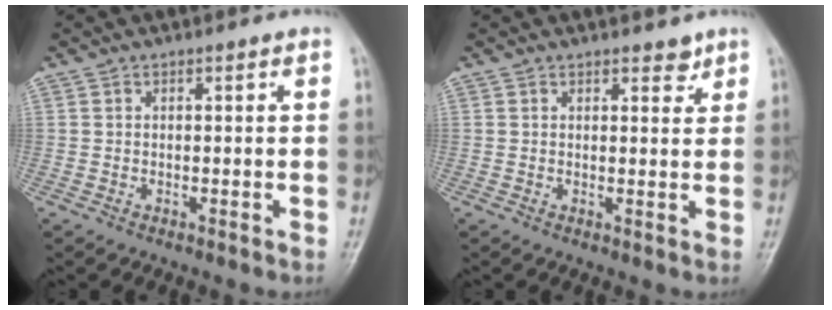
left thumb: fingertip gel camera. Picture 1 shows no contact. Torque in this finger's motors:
{"motor_torque": [-0.21, 0.27, -0.09, 0.16, 0.01]}